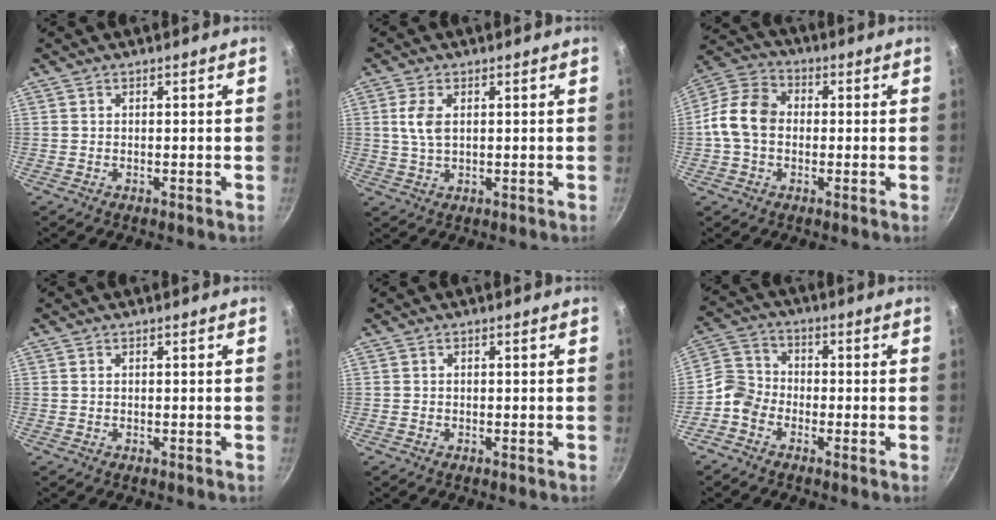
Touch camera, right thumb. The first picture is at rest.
{"total": 4.7, "force": [1.0, 2.5, 3.8], "torque": [-0.078, -0.001, 0.021]}
{"total": 10.4, "force": [-0.6, 8.0, 6.6], "torque": [-0.101, 0.026, -0.031]}
{"total": 0.0}
{"total": 0.0}
{"total": 5.9, "force": [-3.1, 4.5, 2.4], "torque": [-0.027, 0.037, -0.080]}